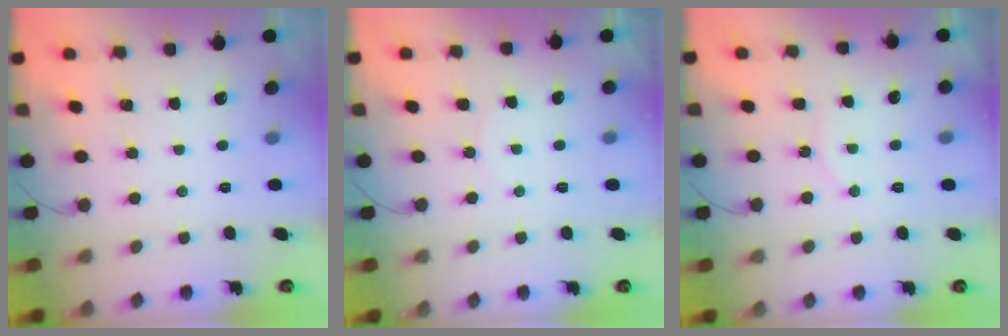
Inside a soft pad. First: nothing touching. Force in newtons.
{"total": 2.6, "press": 2.5, "slide": 0.6}
{"total": 6.7, "press": 6.7, "slide": 0.7}